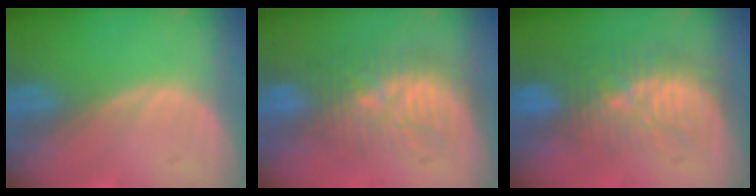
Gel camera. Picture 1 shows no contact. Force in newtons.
{"total": 9.1, "press": 8.7, "slide": 2.7}
{"total": 9.3, "press": 8.6, "slide": 3.6}